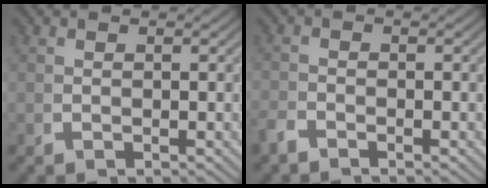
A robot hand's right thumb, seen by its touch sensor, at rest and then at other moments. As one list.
[{"total": 1.1, "force": [-1.1, 0.1, 0.0], "torque": [0.008, -0.001, -0.025]}]